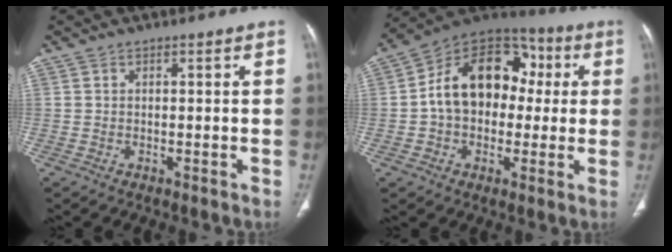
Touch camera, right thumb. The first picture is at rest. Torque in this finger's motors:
{"motor_torque": [1.51, 3.36, 1.64, -0.12, 0.15]}